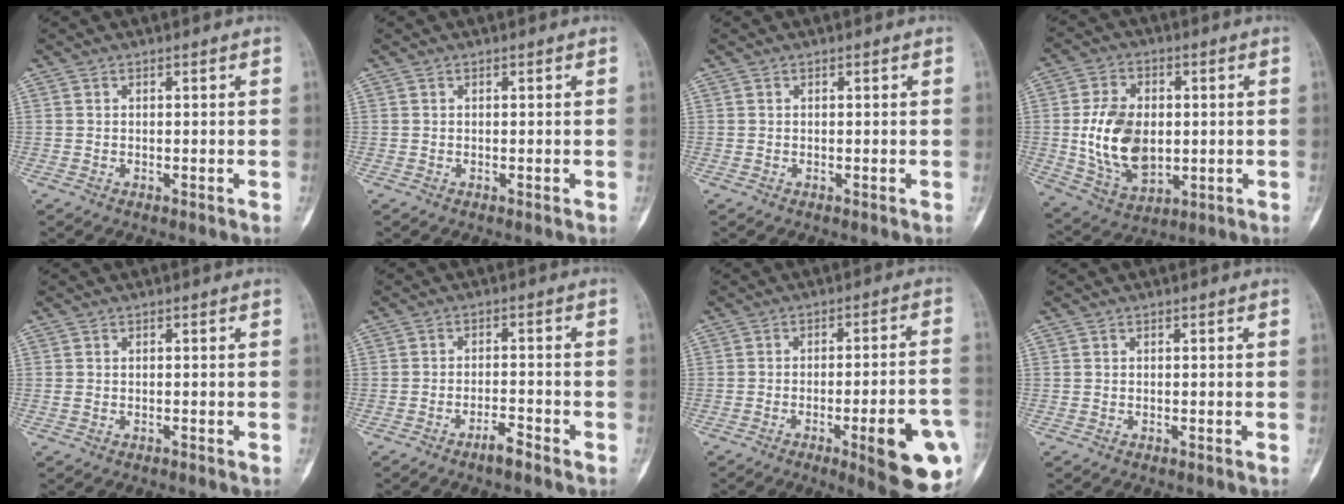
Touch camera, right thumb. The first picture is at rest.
{"total": 0.0}
{"total": 0.0}
{"total": 14.8, "force": [-0.1, 10.0, 10.9], "torque": [-0.178, -0.005, 0.015]}
{"total": 0.6, "force": [-0.1, 0.4, 0.4], "torque": [-0.010, 0.006, 0.000]}
{"total": 3.1, "force": [-2.4, 0.6, 1.8], "torque": [-0.030, 0.015, -0.044]}
{"total": 15.5, "force": [-5.5, 3.1, 14.1], "torque": [-0.149, 0.020, -0.061]}
{"total": 0.0}